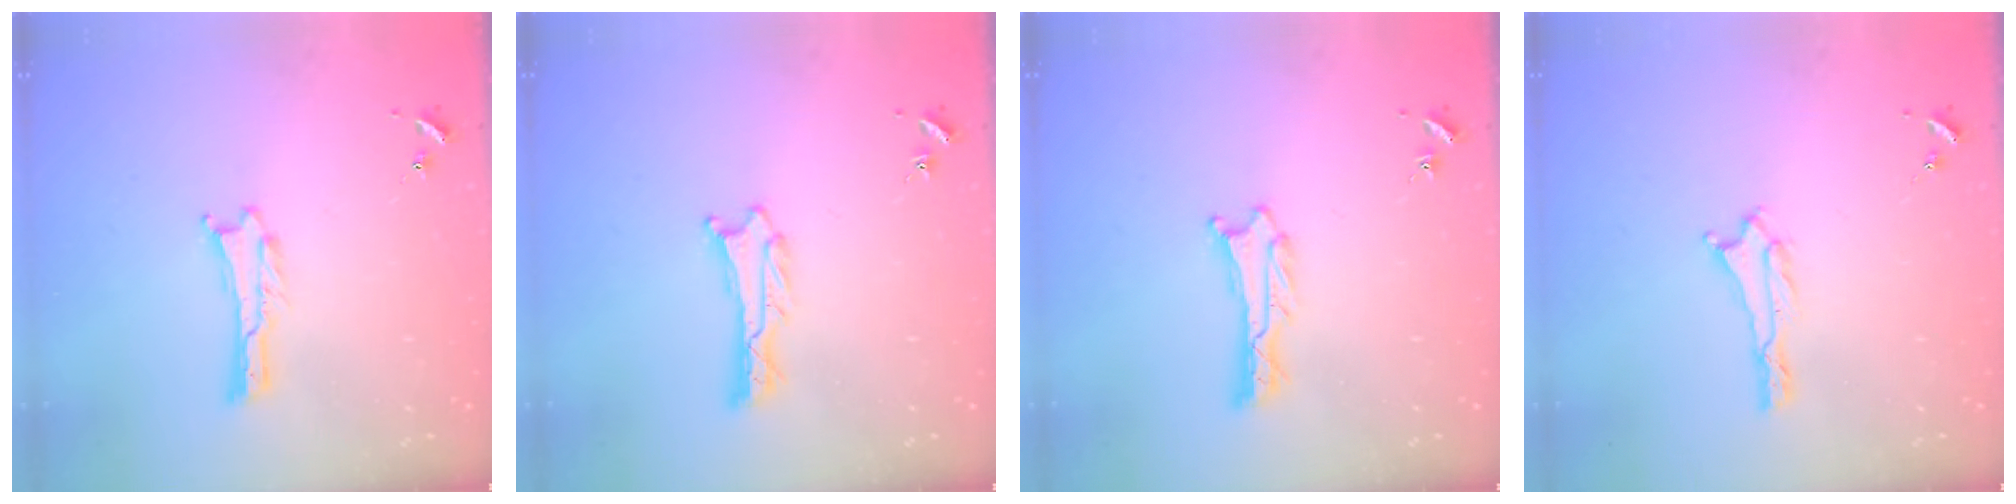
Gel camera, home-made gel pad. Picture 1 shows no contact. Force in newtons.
{"total": 0.9, "press": 0.8, "slide": 0.1}
{"total": 0.9, "press": 0.8, "slide": 0.1}
{"total": 0.0}